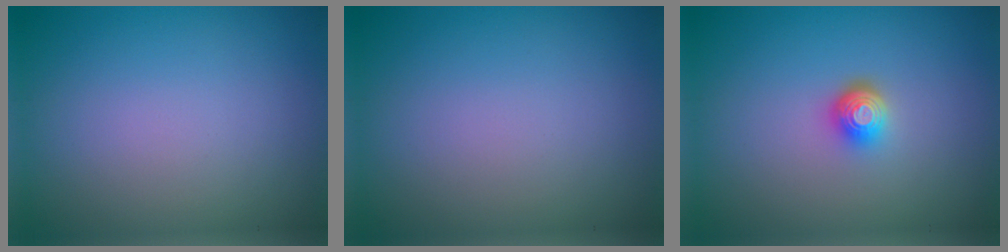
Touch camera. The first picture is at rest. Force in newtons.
{"total": 0.0}
{"total": 1.9, "press": 1.4, "slide": 1.2}